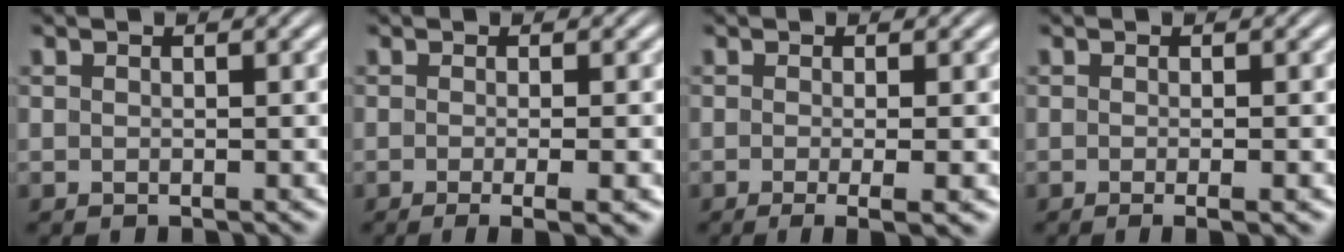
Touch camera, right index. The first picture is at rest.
{"total": 3.1, "force": [-2.0, 0.3, 2.3], "torque": [-0.034, -0.008, -0.029]}
{"total": 3.6, "force": [-2.3, 0.6, 2.6], "torque": [-0.041, -0.015, -0.031]}
{"total": 1.5, "force": [-1.0, 0.0, 1.2], "torque": [-0.017, -0.001, -0.017]}